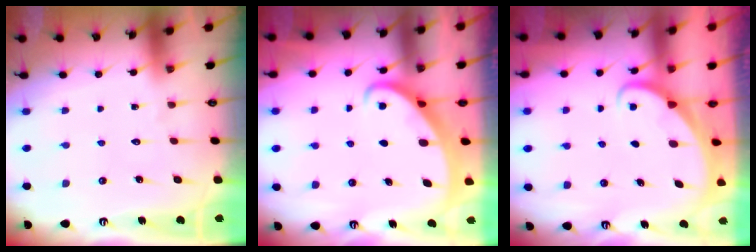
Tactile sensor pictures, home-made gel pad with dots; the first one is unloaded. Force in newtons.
{"total": 2.4, "press": 2.4, "slide": 0.3}
{"total": 1.7, "press": 1.7, "slide": 0.1}